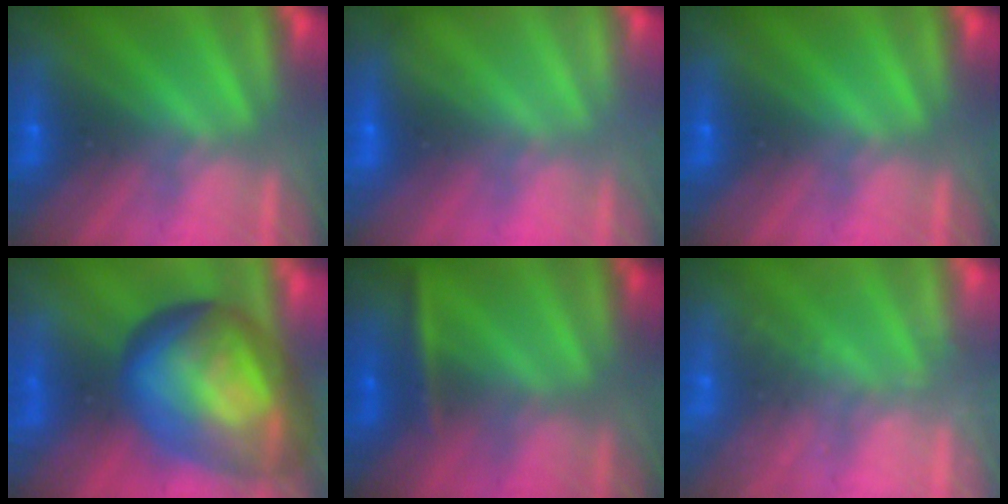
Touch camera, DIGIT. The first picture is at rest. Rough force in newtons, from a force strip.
{"total": 2.1}
{"total": 0.0}
{"total": 9.5}
{"total": 2.4}
{"total": 1.7}